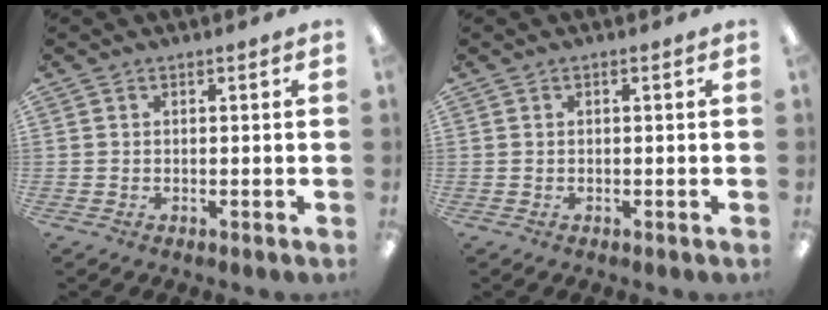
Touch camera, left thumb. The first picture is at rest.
{"total": 0.0}